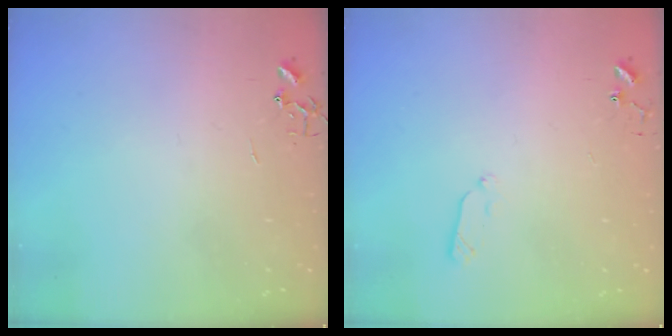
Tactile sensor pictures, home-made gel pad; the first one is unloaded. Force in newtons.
{"total": 5.6, "press": 5.6, "slide": 0.8}